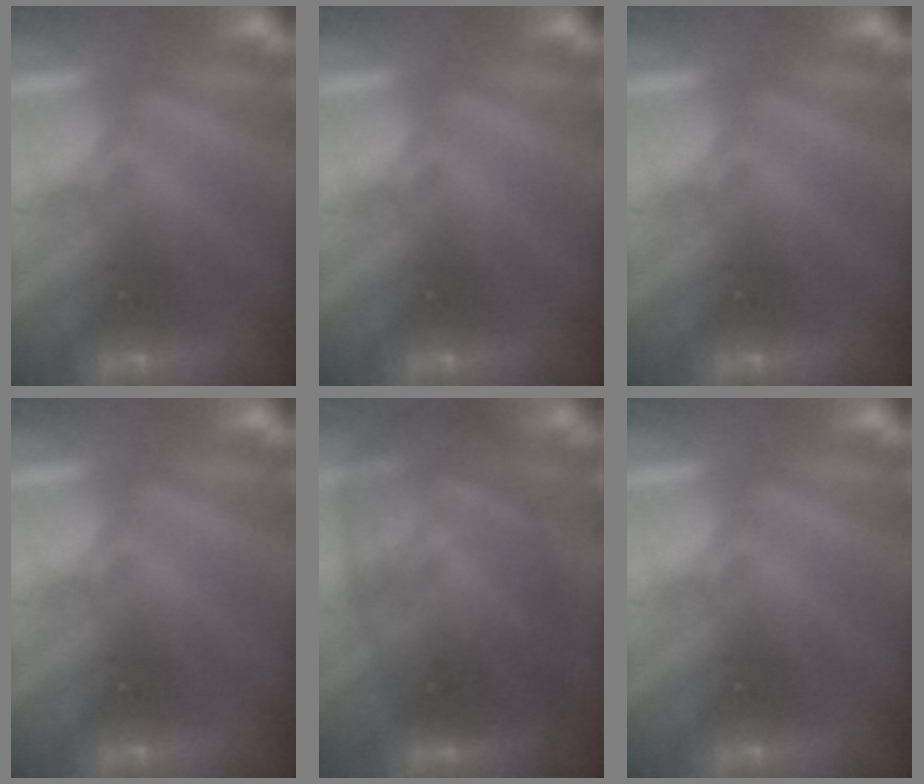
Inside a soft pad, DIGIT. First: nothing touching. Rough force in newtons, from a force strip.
{"total": 0.0}
{"total": 0.0}
{"total": 0.0}
{"total": 10.9}
{"total": 0.0}